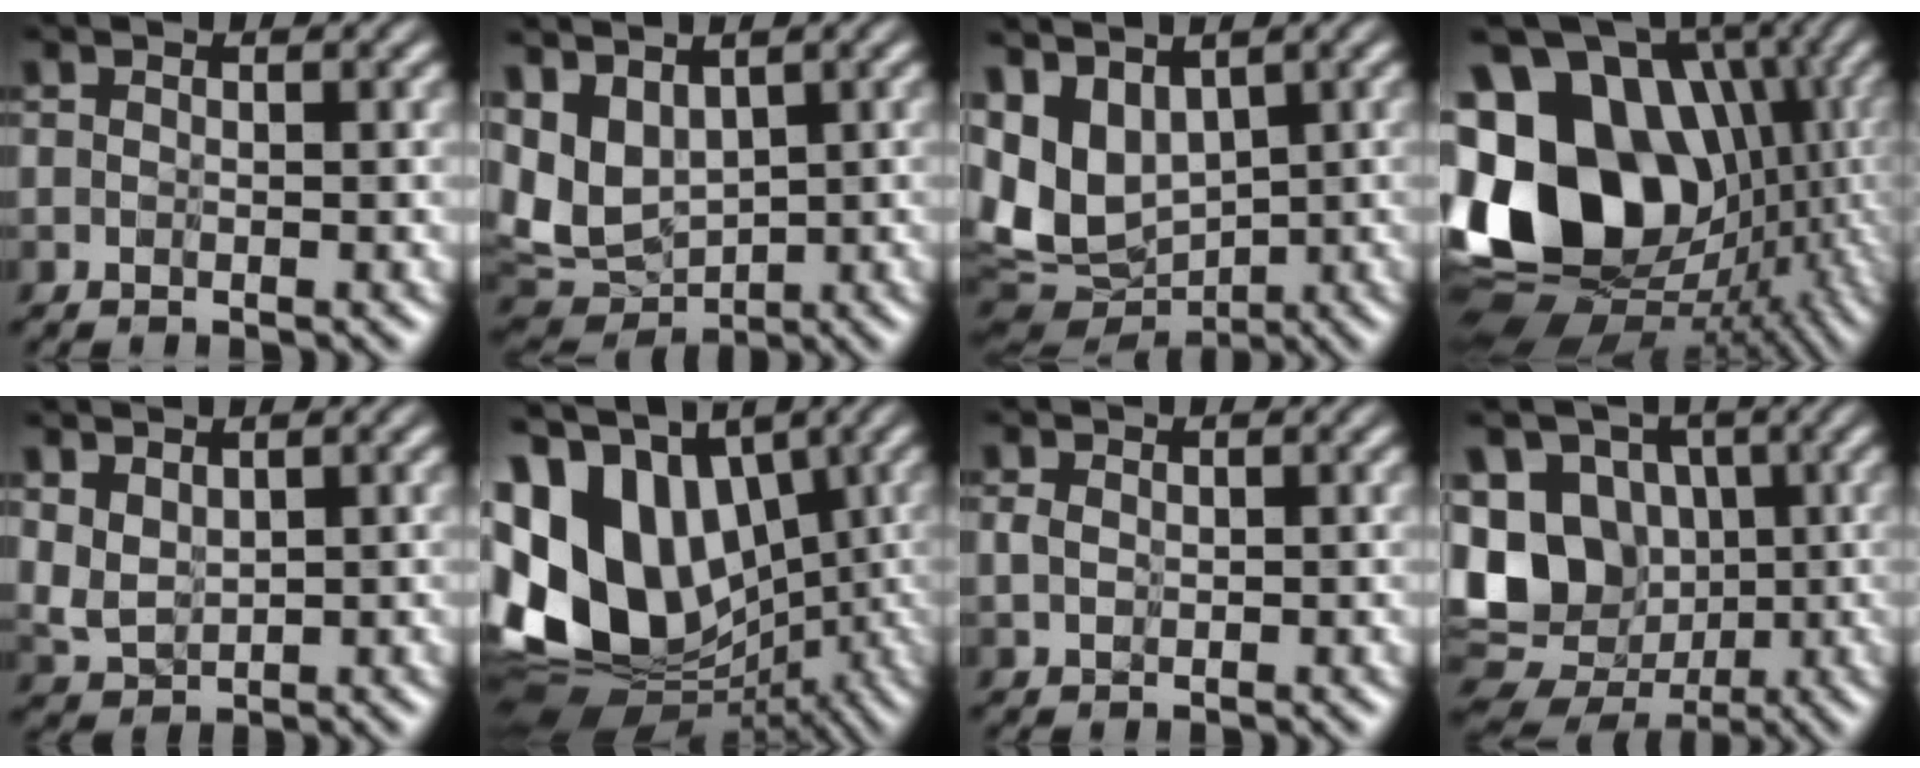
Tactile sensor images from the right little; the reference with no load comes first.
{"total": 4.4, "force": [1.2, 2.6, 3.4], "torque": [-0.103, -0.021, 0.037]}
{"total": 6.2, "force": [1.0, 4.2, 4.5], "torque": [-0.109, -0.021, 0.050]}
{"total": 20.0, "force": [-0.1, 15.9, 12.2], "torque": [-0.235, 0.000, -0.019]}
{"total": 1.8, "force": [0.9, 1.0, 1.2], "torque": [-0.054, -0.017, 0.038]}
{"total": 13.8, "force": [1.8, 10.0, 9.4], "torque": [-0.213, -0.006, 0.057]}
{"total": 0.0}
{"total": 11.6, "force": [-1.2, 10.1, 5.6], "torque": [-0.152, 0.005, -0.011]}